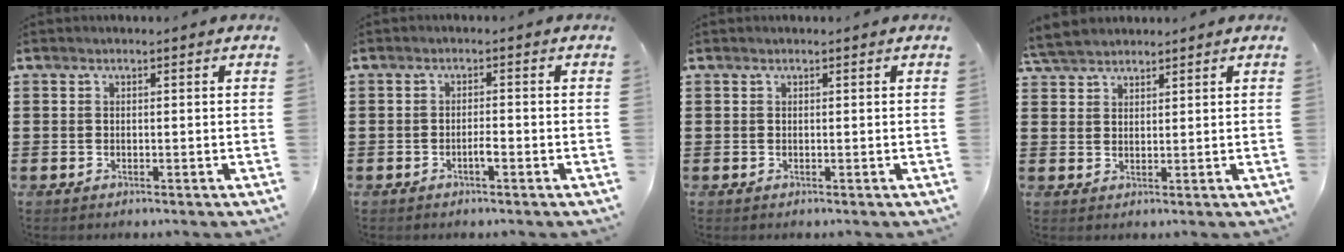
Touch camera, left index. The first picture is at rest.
{"total": 1.7, "force": [-0.9, 0.3, 1.5], "torque": [-0.027, 0.000, -0.015]}
{"total": 0.0}
{"total": 3.8, "force": [3.5, 1.1, 1.0], "torque": [-0.030, 0.001, 0.068]}